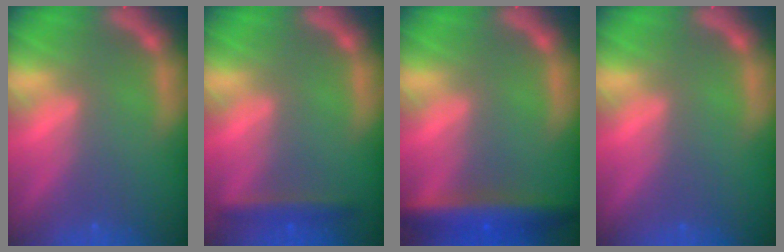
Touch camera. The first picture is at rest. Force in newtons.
{"total": 2.4}
{"total": 6.0}
{"total": 0.0}